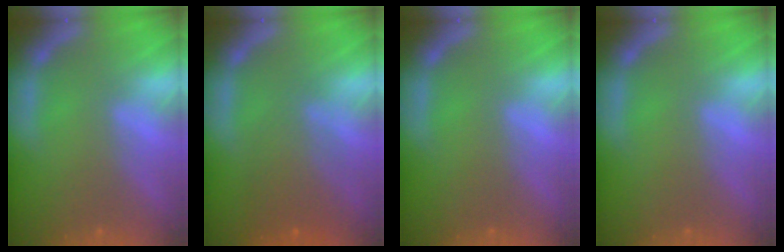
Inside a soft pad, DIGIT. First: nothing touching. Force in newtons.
{"total": 4.6}
{"total": 0.0}
{"total": 0.0}